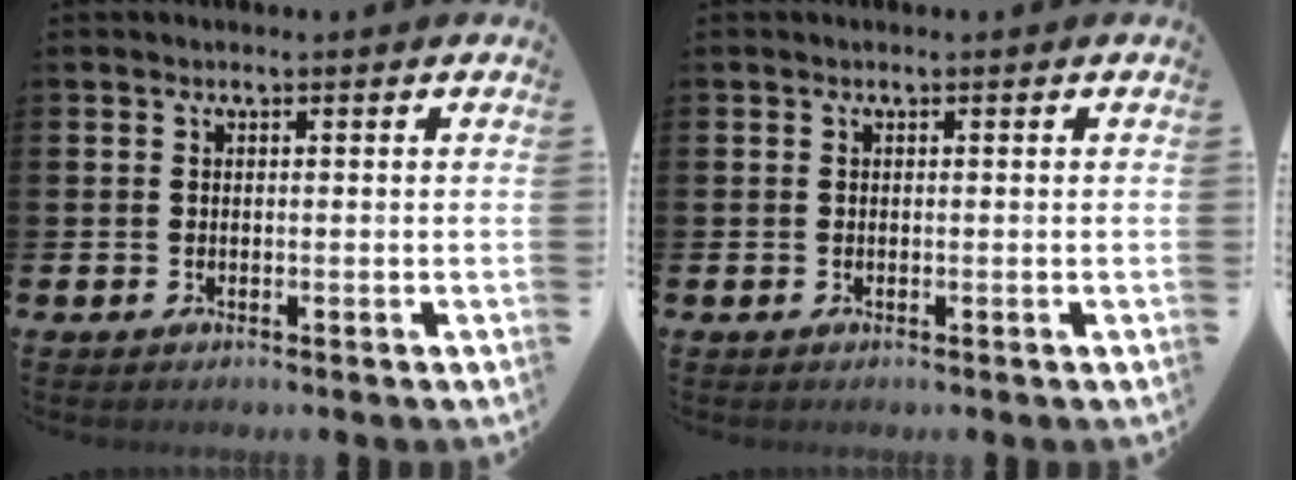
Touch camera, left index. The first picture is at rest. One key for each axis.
{"total": 0.0}